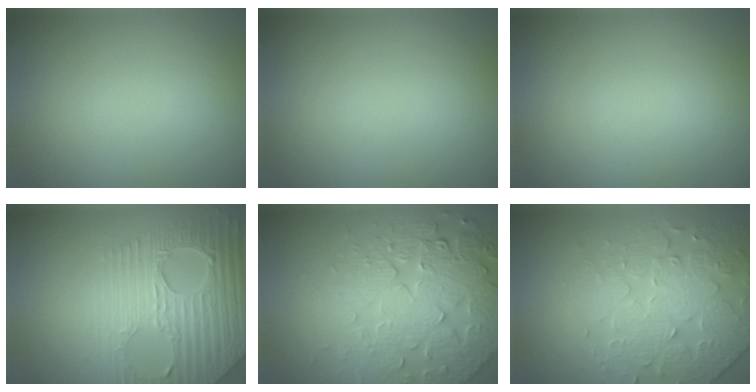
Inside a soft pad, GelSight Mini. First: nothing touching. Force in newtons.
{"total": 0.0}
{"total": 0.0}
{"total": 6.1, "press": 5.2, "slide": 3.3}
{"total": 7.7, "press": 6.0, "slide": 4.7}
{"total": 4.5, "press": 4.5, "slide": 0.4}